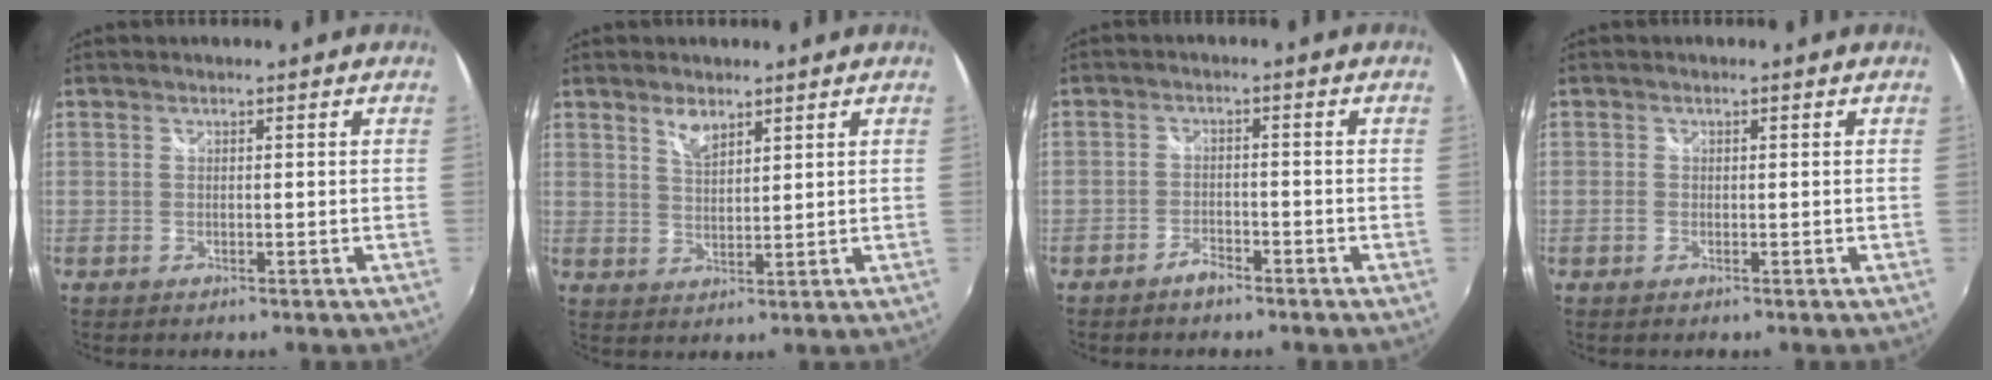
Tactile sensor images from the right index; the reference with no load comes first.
{"total": 3.7, "force": [2.7, 1.5, 2.1], "torque": [-0.033, -0.002, 0.048]}
{"total": 2.8, "force": [-2.4, 1.0, 1.1], "torque": [-0.031, 0.006, -0.042]}
{"total": 0.9, "force": [-0.4, 0.7, 0.3], "torque": [-0.005, 0.002, -0.008]}